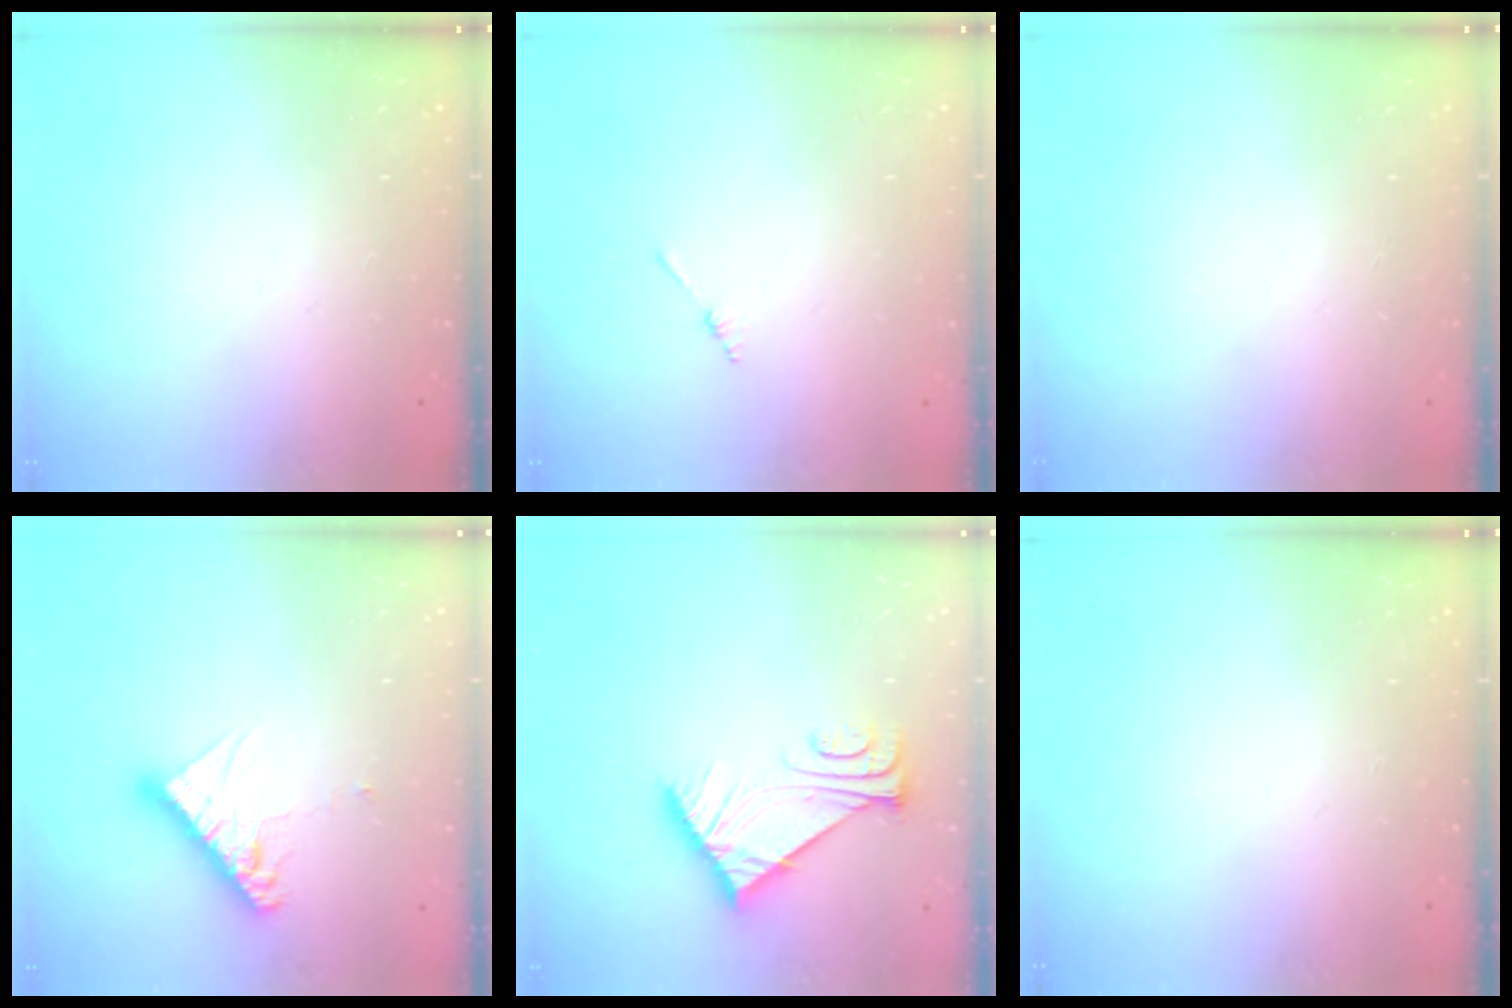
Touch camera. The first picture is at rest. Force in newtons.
{"total": 1.3, "press": 1.3, "slide": 0.3}
{"total": 0.0}
{"total": 9.5, "press": 9.4, "slide": 0.8}
{"total": 7.6, "press": 7.6, "slide": 0.9}
{"total": 0.0}